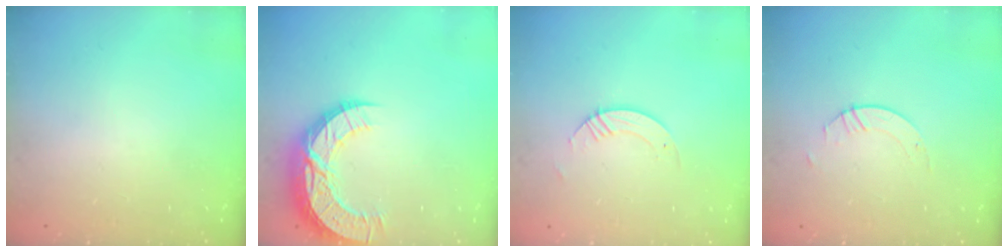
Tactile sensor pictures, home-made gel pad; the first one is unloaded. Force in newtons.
{"total": 13.7, "press": 13.7, "slide": 1.0}
{"total": 3.2, "press": 3.2, "slide": 0.3}
{"total": 2.1, "press": 2.1, "slide": 0.1}